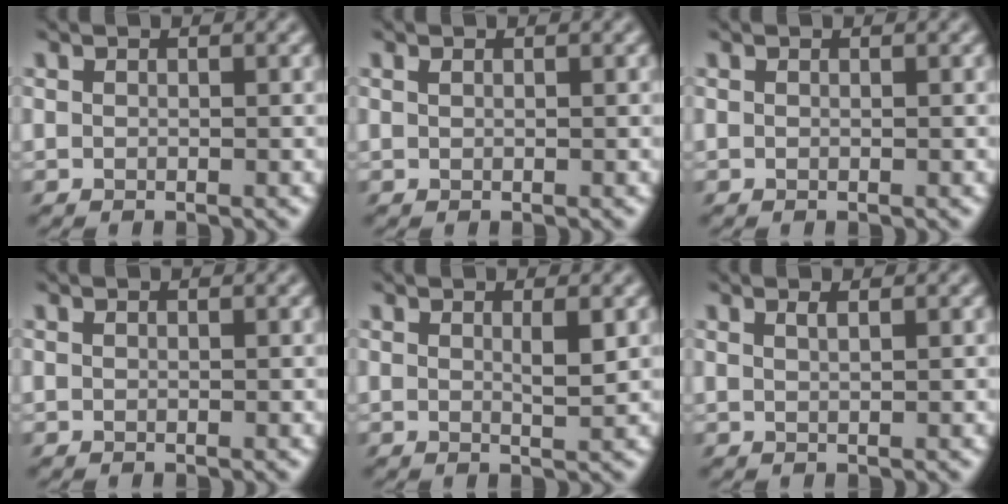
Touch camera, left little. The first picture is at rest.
{"total": 0.0}
{"total": 0.0}
{"total": 0.0}
{"total": 1.6, "force": [0.7, 0.1, 1.4], "torque": [-0.031, -0.005, 0.015]}
{"total": 0.9, "force": [0.6, -0.6, 0.4], "torque": [-0.007, -0.001, 0.011]}